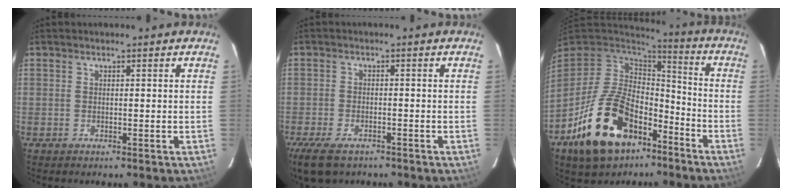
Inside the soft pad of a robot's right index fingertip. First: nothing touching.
{"total": 8.4, "force": [-6.0, 3.8, 4.5], "torque": [-0.118, -0.025, -0.111]}
{"total": 21.4, "force": [-11.0, 12.7, 13.3], "torque": [-0.277, -0.003, -0.170]}